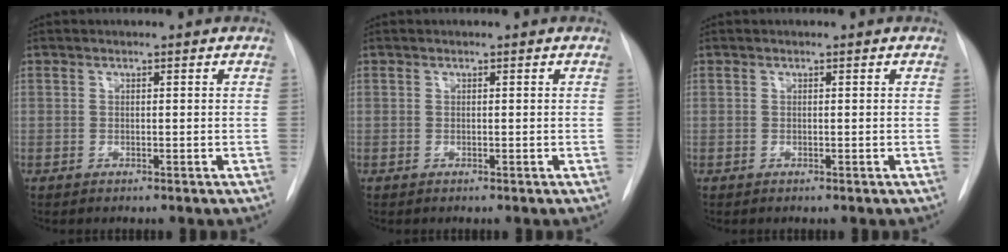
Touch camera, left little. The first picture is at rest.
{"total": 0.0}
{"total": 0.0}